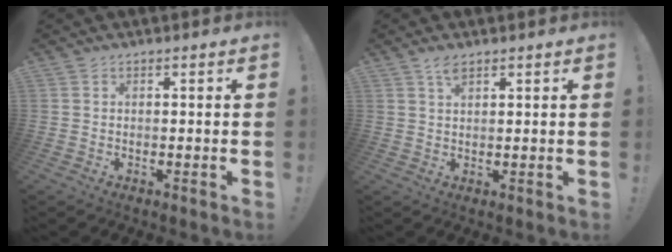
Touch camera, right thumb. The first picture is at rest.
{"total": 3.0, "force": [2.0, 1.0, 1.9], "torque": [-0.029, -0.008, 0.034]}